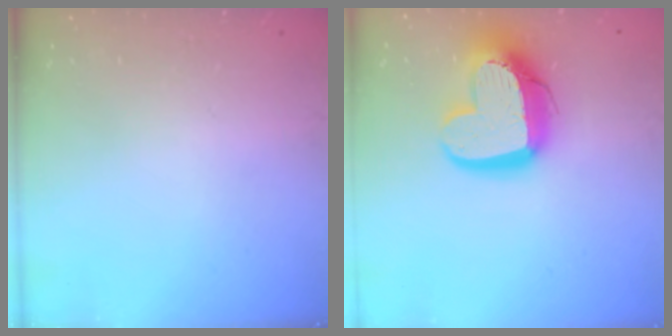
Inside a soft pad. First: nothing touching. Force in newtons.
{"total": 17.2, "press": 17.2, "slide": 1.5}